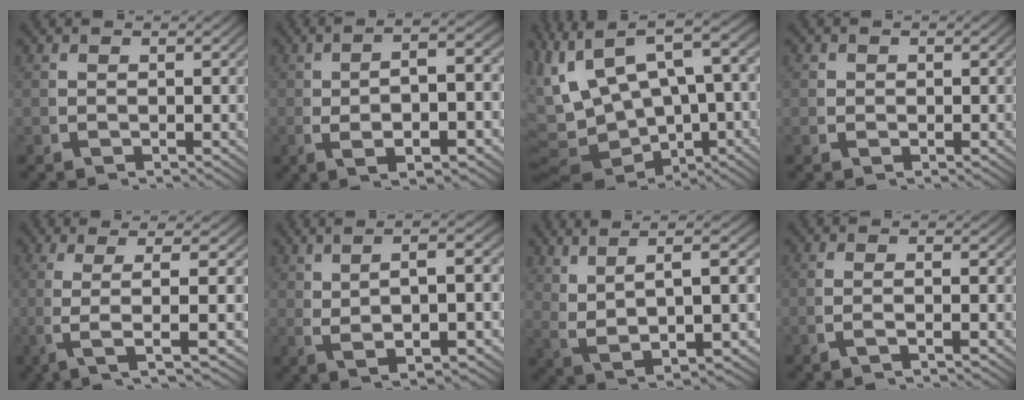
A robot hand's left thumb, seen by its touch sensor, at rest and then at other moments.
{"total": 6.8, "force": [-0.5, 2.5, 6.4], "torque": [-0.105, 0.003, -0.001]}
{"total": 11.8, "force": [0.2, 7.9, 8.7], "torque": [-0.163, -0.026, 0.024]}
{"total": 0.9, "force": [0.2, 0.8, 0.3], "torque": [-0.010, -0.007, 0.005]}
{"total": 7.6, "force": [0.0, 1.7, 7.4], "torque": [-0.151, -0.003, 0.009]}
{"total": 6.3, "force": [0.5, 2.3, 5.8], "torque": [-0.100, 0.006, 0.020]}
{"total": 9.1, "force": [2.1, 4.3, 7.8], "torque": [-0.147, 0.000, 0.049]}
{"total": 1.7, "force": [-0.7, -0.1, 1.5], "torque": [-0.039, 0.002, -0.015]}